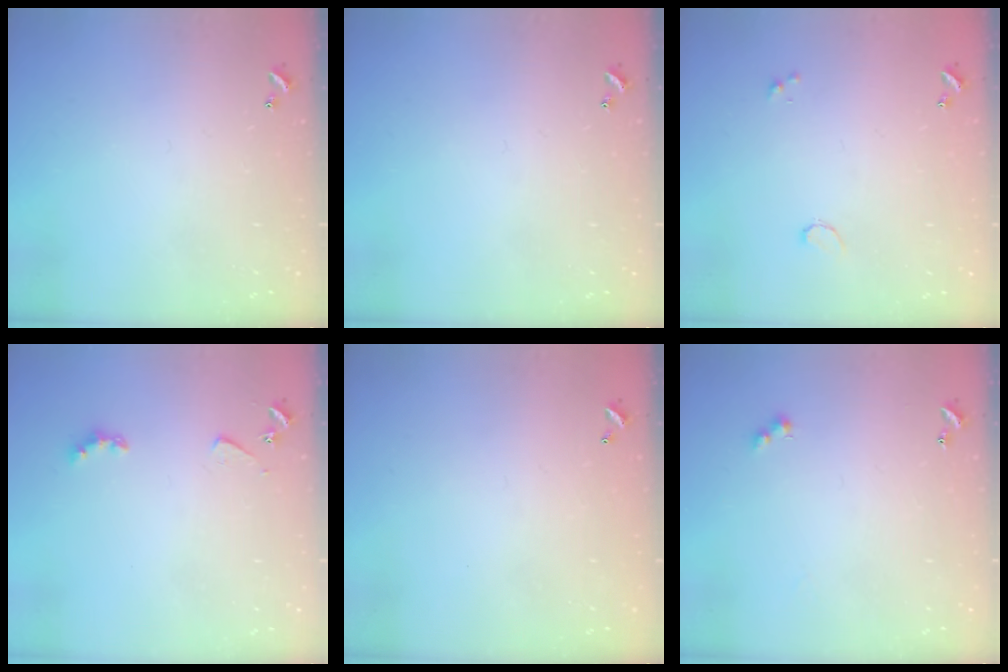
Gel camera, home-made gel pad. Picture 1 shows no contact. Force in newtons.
{"total": 0.0}
{"total": 1.4, "press": 1.3, "slide": 0.2}
{"total": 2.8, "press": 2.7, "slide": 0.5}
{"total": 2.7, "press": 2.7, "slide": 0.1}
{"total": 2.4, "press": 2.3, "slide": 0.5}